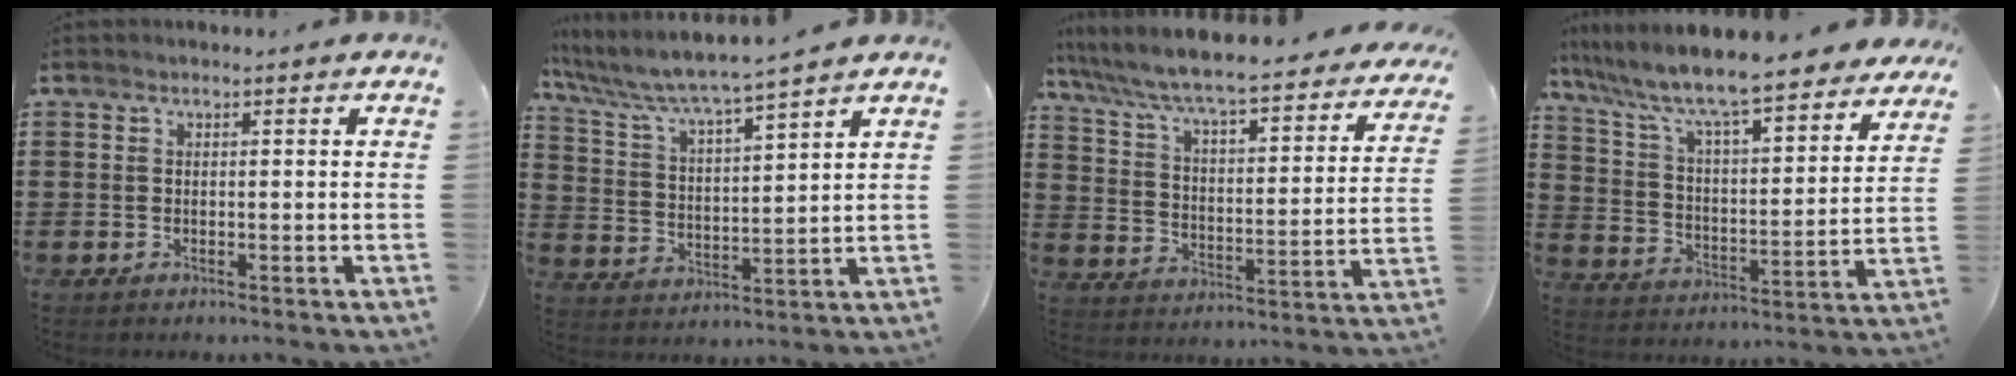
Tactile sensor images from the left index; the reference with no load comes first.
{"total": 5.5, "force": [5.0, -0.3, 2.3], "torque": [-0.070, -0.035, 0.079]}
{"total": 5.8, "force": [5.2, -0.1, 2.6], "torque": [-0.077, -0.053, 0.077]}
{"total": 8.4, "force": [7.5, 0.5, 3.6], "torque": [-0.105, -0.057, 0.124]}